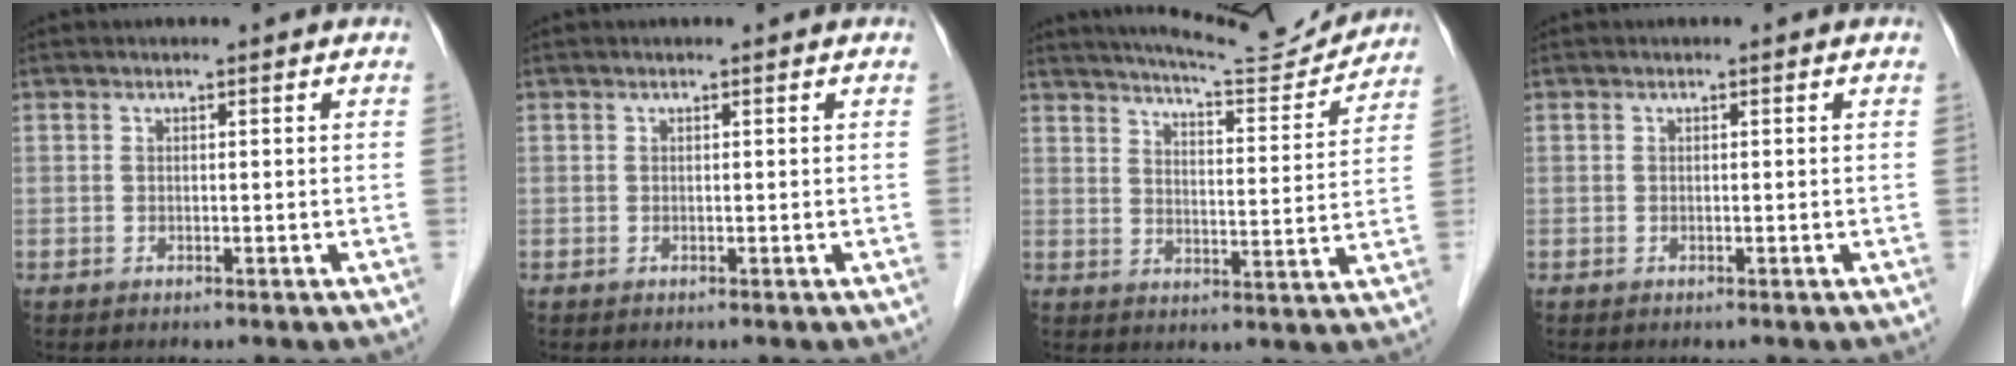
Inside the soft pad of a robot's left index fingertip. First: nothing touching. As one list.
[{"total": 0.0}, {"total": 13.5, "force": [13.1, 0.6, 3.3], "torque": [-0.054, -0.015, 0.176]}, {"total": 0.0}]